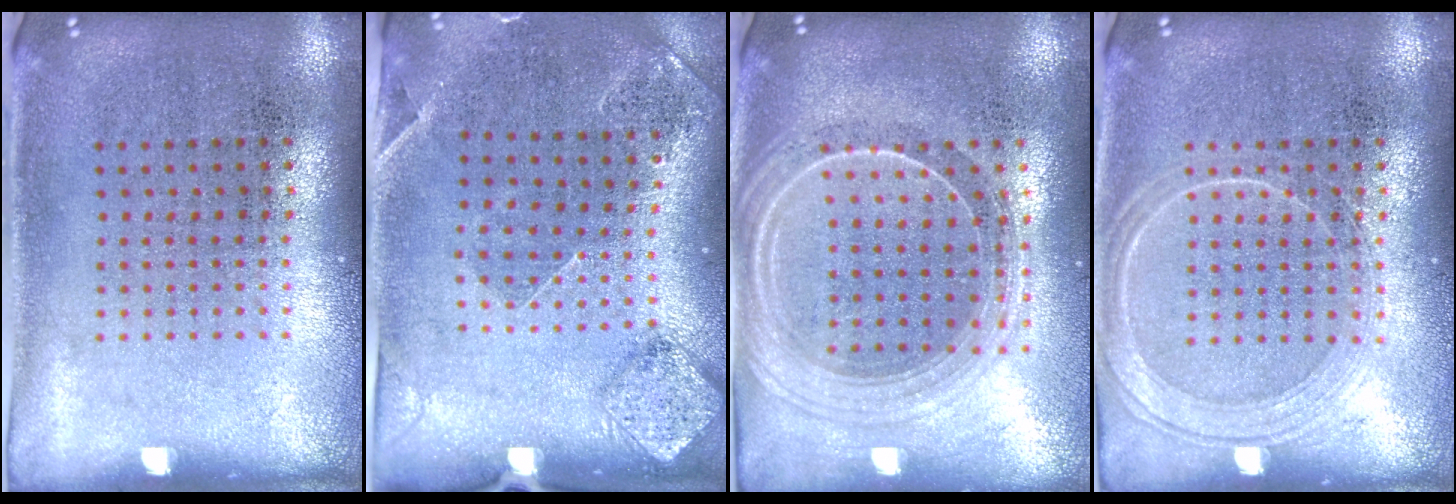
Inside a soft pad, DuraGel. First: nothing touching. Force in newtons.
{"total": 1.5, "press": 1.4, "slide": 0.6}
{"total": 2.2, "press": 2.0, "slide": 1.1}
{"total": 2.2, "press": 2.1, "slide": 0.4}